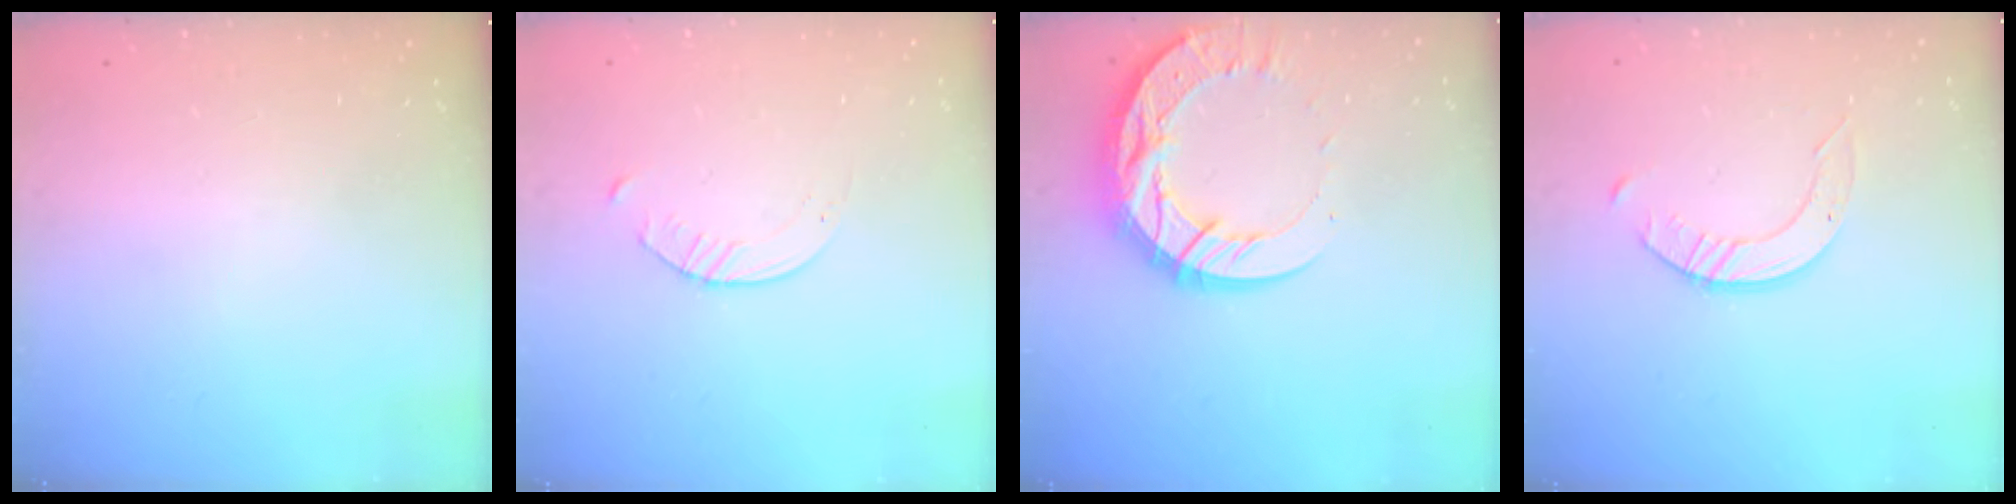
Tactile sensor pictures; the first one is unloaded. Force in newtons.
{"total": 2.8, "press": 2.7, "slide": 0.3}
{"total": 18.7, "press": 18.6, "slide": 1.8}
{"total": 3.5, "press": 3.5, "slide": 0.3}